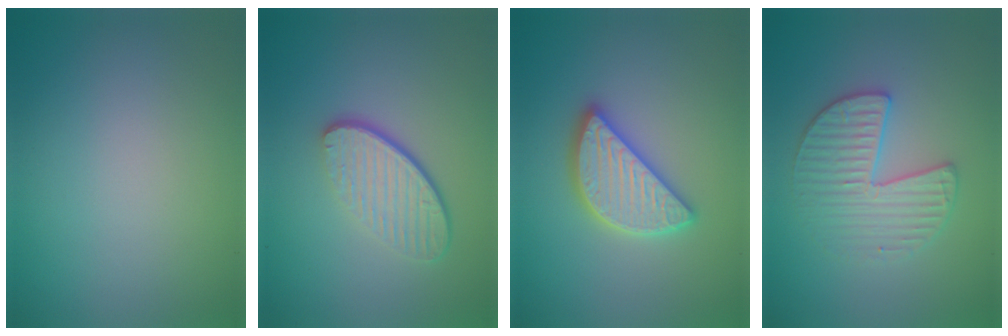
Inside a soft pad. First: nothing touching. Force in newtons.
{"total": 4.6, "press": 3.1, "slide": 3.4}
{"total": 4.7, "press": 4.7, "slide": 0.4}
{"total": 3.5, "press": 3.4, "slide": 0.4}